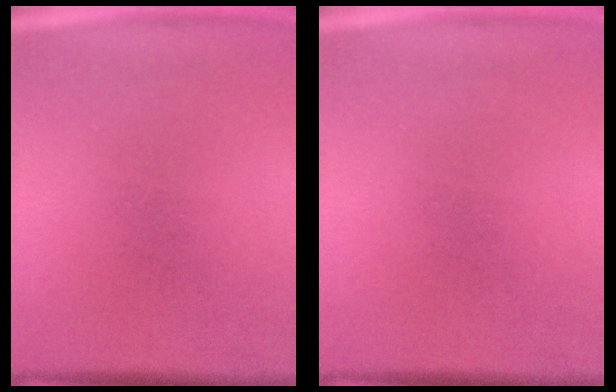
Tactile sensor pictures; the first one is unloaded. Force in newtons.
{"total": 0.0}